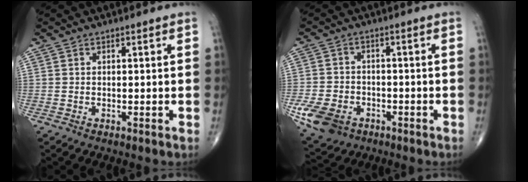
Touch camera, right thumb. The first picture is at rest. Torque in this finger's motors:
{"motor_torque": [1.16, 0.74, 0.43, -0.91, 0.08]}